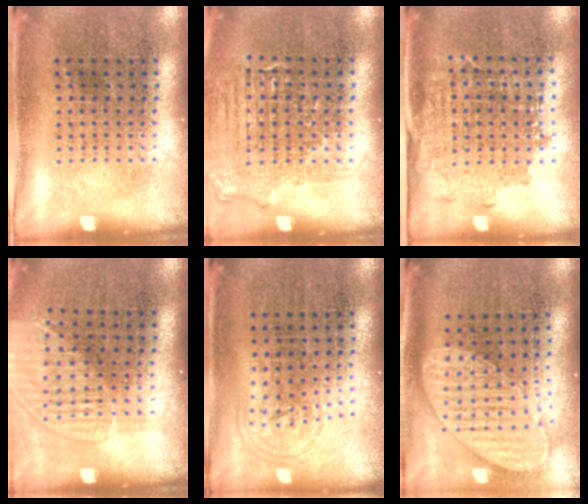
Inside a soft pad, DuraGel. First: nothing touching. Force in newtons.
{"total": 1.2, "press": 1.1, "slide": 0.5}
{"total": 1.4, "press": 1.2, "slide": 0.7}
{"total": 1.4, "press": 1.2, "slide": 0.7}
{"total": 0.8, "press": 0.6, "slide": 0.6}
{"total": 1.9, "press": 1.5, "slide": 1.1}